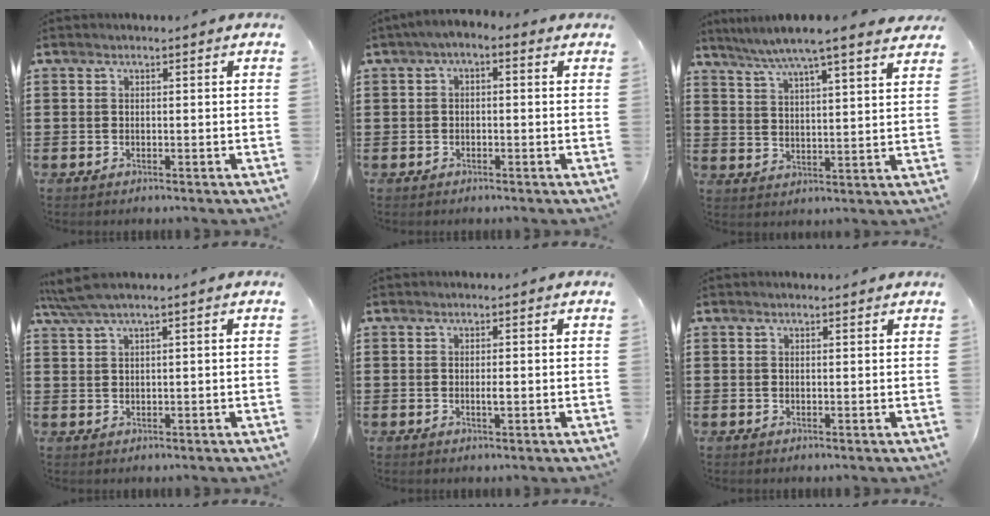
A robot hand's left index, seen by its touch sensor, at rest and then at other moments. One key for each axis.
{"total": 1.8, "fx": -1.3, "fy": 0.6, "fz": 1.0, "tx": -0.027, "ty": 0.001, "tz": -0.030}
{"total": 6.1, "fx": 5.2, "fy": -0.3, "fz": 3.1, "tx": -0.081, "ty": -0.024, "tz": 0.088}
{"total": 2.7, "fx": 1.4, "fy": 0.0, "fz": 2.3, "tx": -0.055, "ty": -0.002, "tz": 0.023}
{"total": 1.2, "fx": 0.0, "fy": 0.2, "fz": 1.2, "tx": -0.023, "ty": -0.004, "tz": 0.000}
{"total": 0.7, "fx": 0.6, "fy": 0.1, "fz": 0.4, "tx": -0.009, "ty": 0.000, "tz": 0.011}